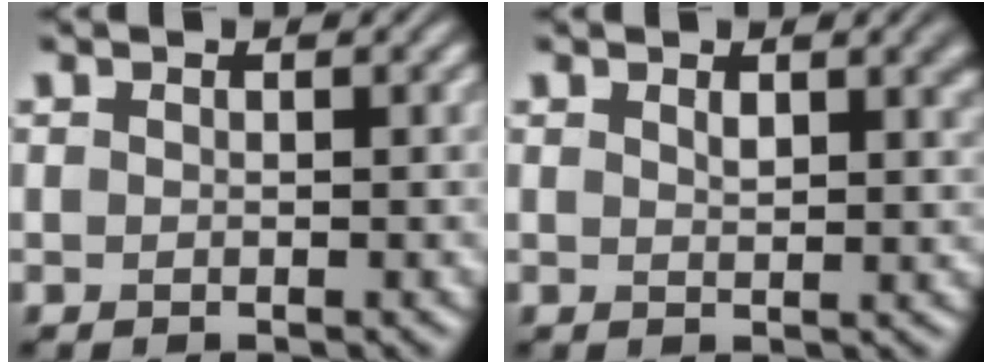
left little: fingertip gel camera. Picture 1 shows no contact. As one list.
[{"total": 2.6, "force": [1.4, 0.9, 2.0], "torque": [-0.025, 0.001, 0.024]}]